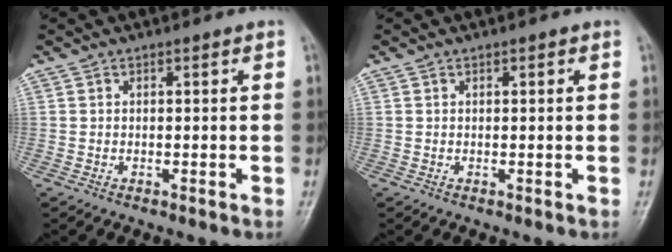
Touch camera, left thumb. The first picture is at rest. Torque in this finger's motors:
{"motor_torque": [-0.16, 0.02, -0.14, -0.07, 0.00]}